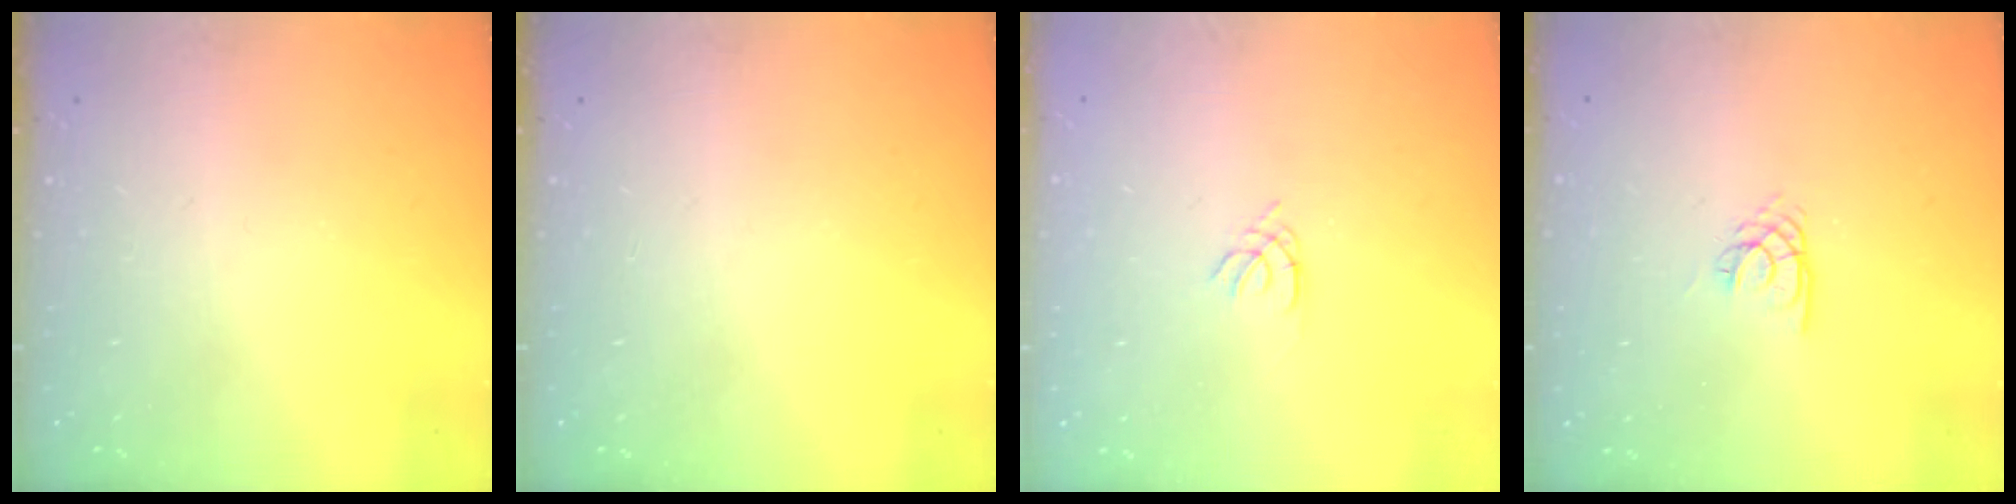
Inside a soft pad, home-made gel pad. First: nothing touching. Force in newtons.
{"total": 0.0}
{"total": 1.2, "press": 1.2, "slide": 0.3}
{"total": 2.2, "press": 2.2, "slide": 0.3}